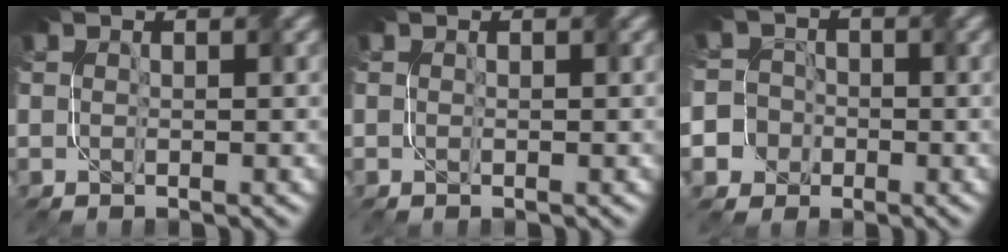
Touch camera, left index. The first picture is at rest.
{"total": 0.0}
{"total": 5.9, "force": [-3.2, 5.0, 0.4], "torque": [-0.005, 0.005, -0.076]}